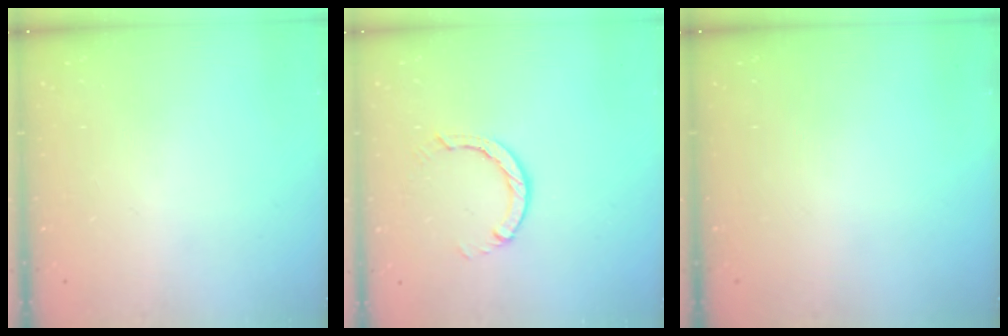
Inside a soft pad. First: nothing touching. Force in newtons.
{"total": 4.1, "press": 4.0, "slide": 0.6}
{"total": 0.0}